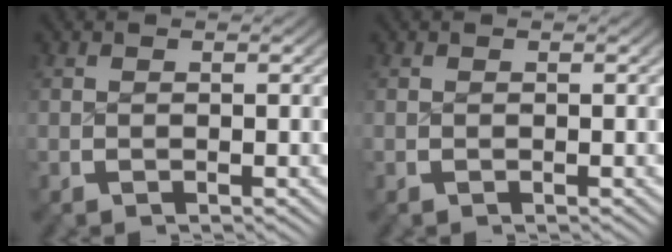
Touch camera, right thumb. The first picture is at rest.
{"total": 0.0}